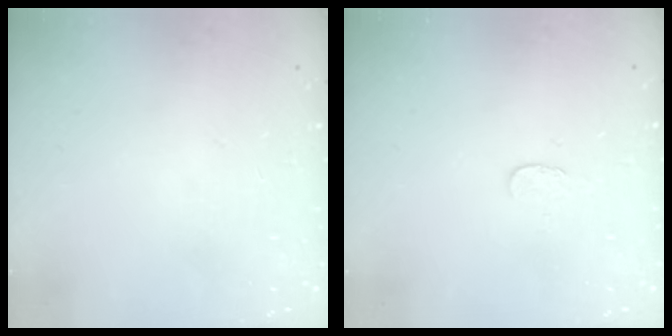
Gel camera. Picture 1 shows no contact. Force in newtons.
{"total": 3.2, "press": 3.1, "slide": 0.3}